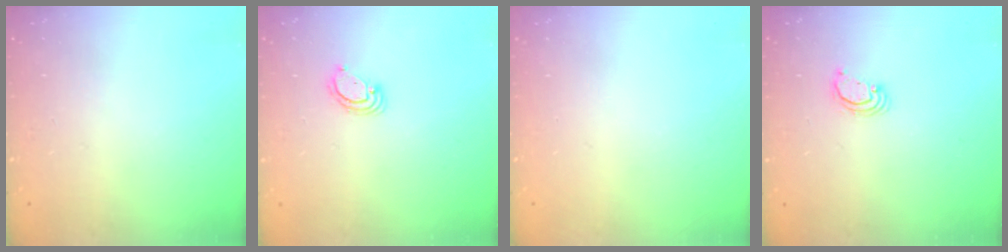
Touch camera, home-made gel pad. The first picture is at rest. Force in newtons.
{"total": 4.0, "press": 4.0, "slide": 0.2}
{"total": 0.0}
{"total": 2.7, "press": 2.7, "slide": 0.2}